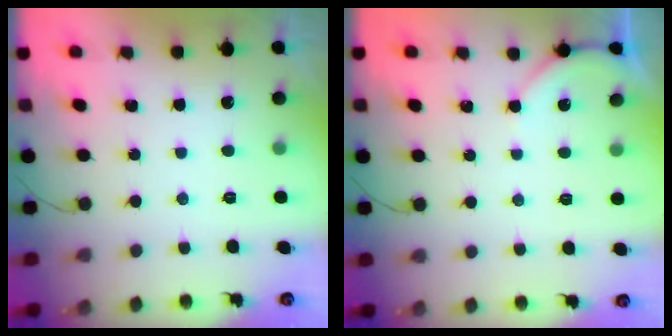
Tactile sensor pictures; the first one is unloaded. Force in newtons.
{"total": 3.6, "press": 3.5, "slide": 0.6}